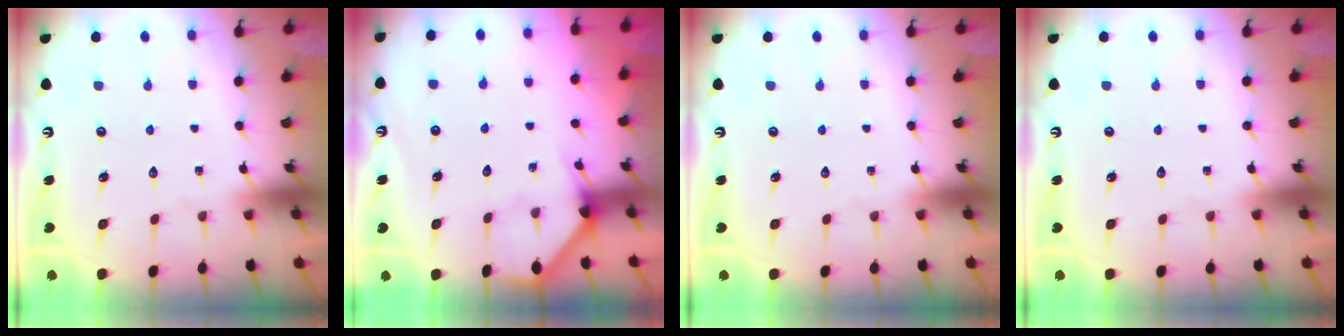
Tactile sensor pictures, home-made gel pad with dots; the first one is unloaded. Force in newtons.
{"total": 3.5, "press": 3.5, "slide": 0.2}
{"total": 0.0}
{"total": 0.0}